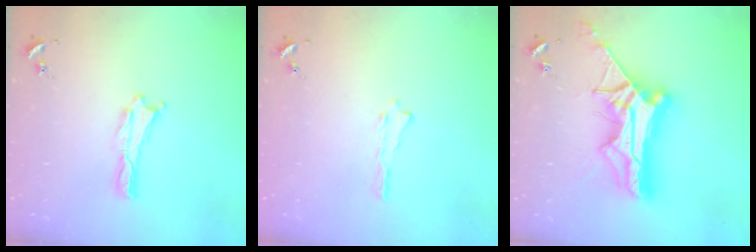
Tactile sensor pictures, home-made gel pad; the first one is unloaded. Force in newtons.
{"total": 0.0}
{"total": 14.8, "press": 14.7, "slide": 1.4}